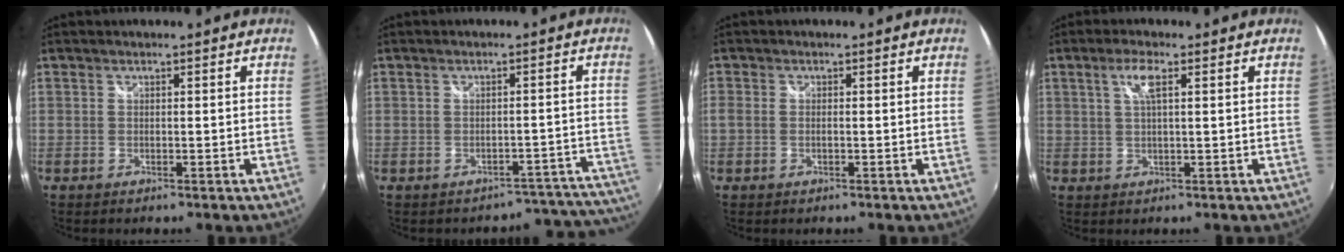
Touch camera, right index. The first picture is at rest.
{"total": 10.4, "force": [-9.9, 3.0, -0.3], "torque": [0.036, 0.049, -0.111]}
{"total": 1.2, "force": [-0.2, 0.7, 1.0], "torque": [-0.024, -0.002, -0.006]}
{"total": 3.8, "force": [1.5, 0.7, 3.5], "torque": [-0.066, 0.006, 0.027]}